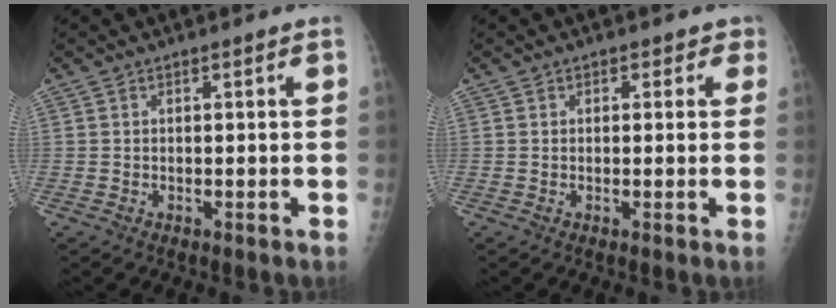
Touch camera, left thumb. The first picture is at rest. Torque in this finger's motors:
{"motor_torque": [-0.26, -0.08, -0.03, 0.02, -0.05]}